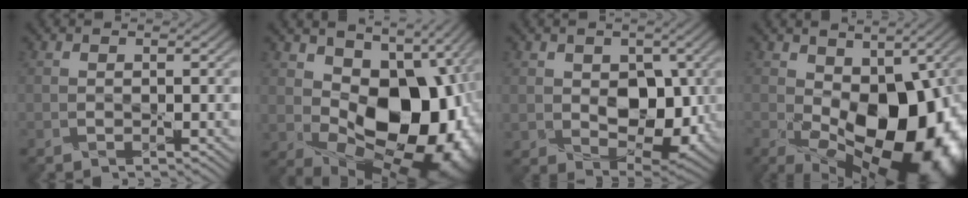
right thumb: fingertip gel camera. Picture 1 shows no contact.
{"total": 17.3, "force": [0.9, 12.0, 12.3], "torque": [-0.155, -0.035, 0.035]}
{"total": 8.0, "force": [0.2, 5.7, 5.5], "torque": [-0.102, -0.024, 0.010]}
{"total": 18.1, "force": [-2.3, 10.7, 14.4], "torque": [-0.208, -0.052, -0.004]}